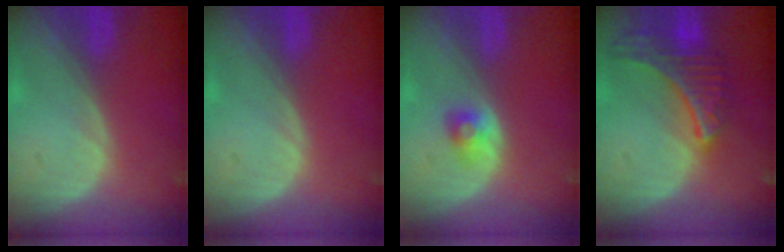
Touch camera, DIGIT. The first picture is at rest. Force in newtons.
{"total": 0.0}
{"total": 2.4, "press": 2.2, "slide": 0.7}
{"total": 9.2, "press": 8.0, "slide": 4.4}